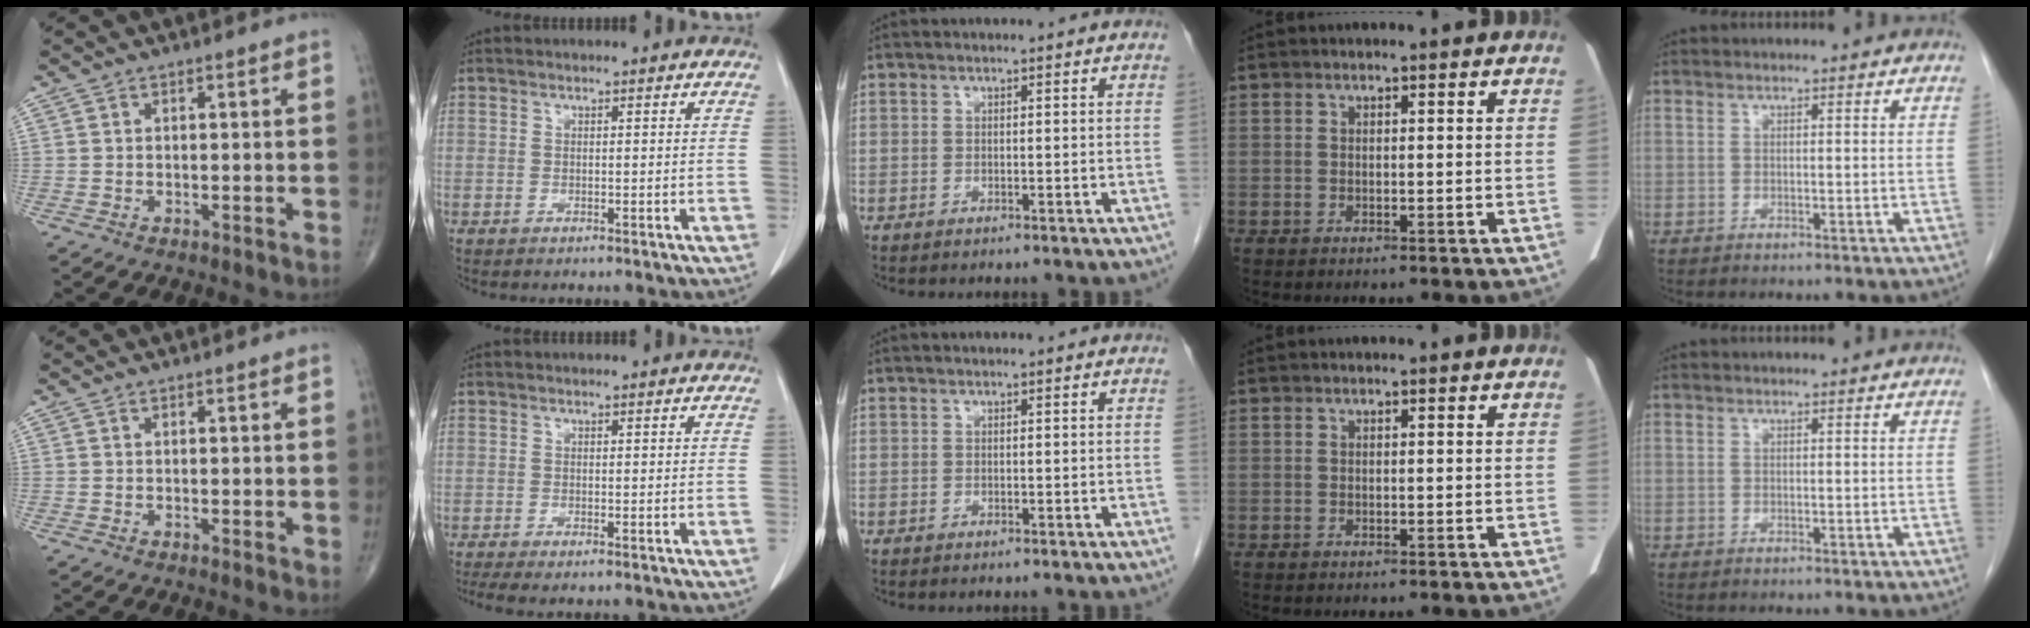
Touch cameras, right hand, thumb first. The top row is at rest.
{"thumb": {"total": 0.9, "force": [0.3, 0.3, 0.8], "torque": [-0.011, -0.005, 0.002]}, "index": {"total": 2.6, "force": [-1.9, 0.4, 1.8], "torque": [-0.035, -0.007, -0.033]}}